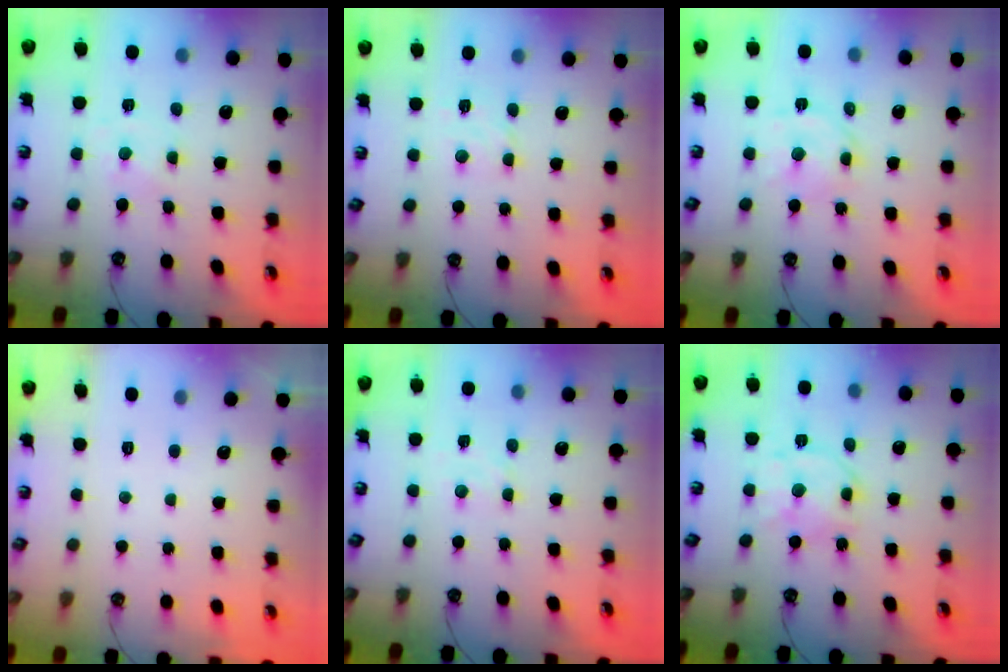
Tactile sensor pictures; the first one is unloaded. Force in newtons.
{"total": 4.5, "press": 4.4, "slide": 0.6}
{"total": 8.2, "press": 8.1, "slide": 1.2}
{"total": 0.0}
{"total": 3.4, "press": 3.4, "slide": 0.5}
{"total": 10.7, "press": 10.7, "slide": 1.0}